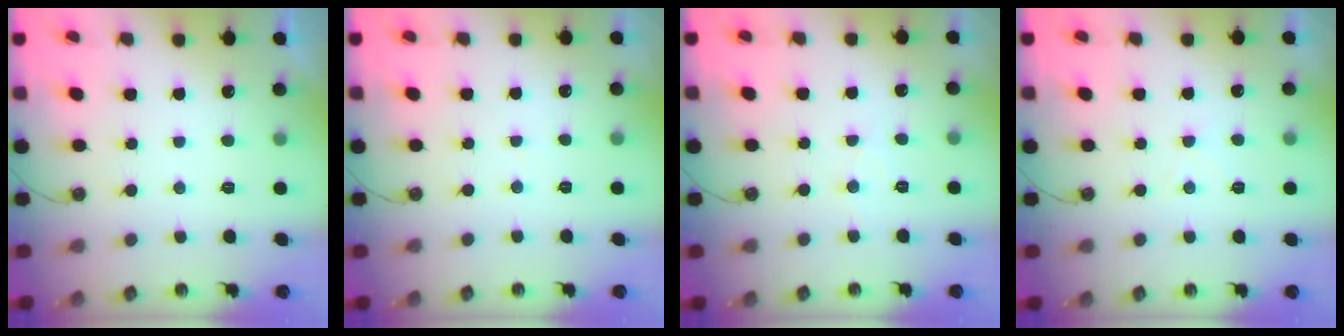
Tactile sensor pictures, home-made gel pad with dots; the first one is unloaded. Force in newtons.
{"total": 1.7, "press": 1.6, "slide": 0.3}
{"total": 4.8, "press": 4.8, "slide": 0.3}
{"total": 3.2, "press": 3.2, "slide": 0.5}